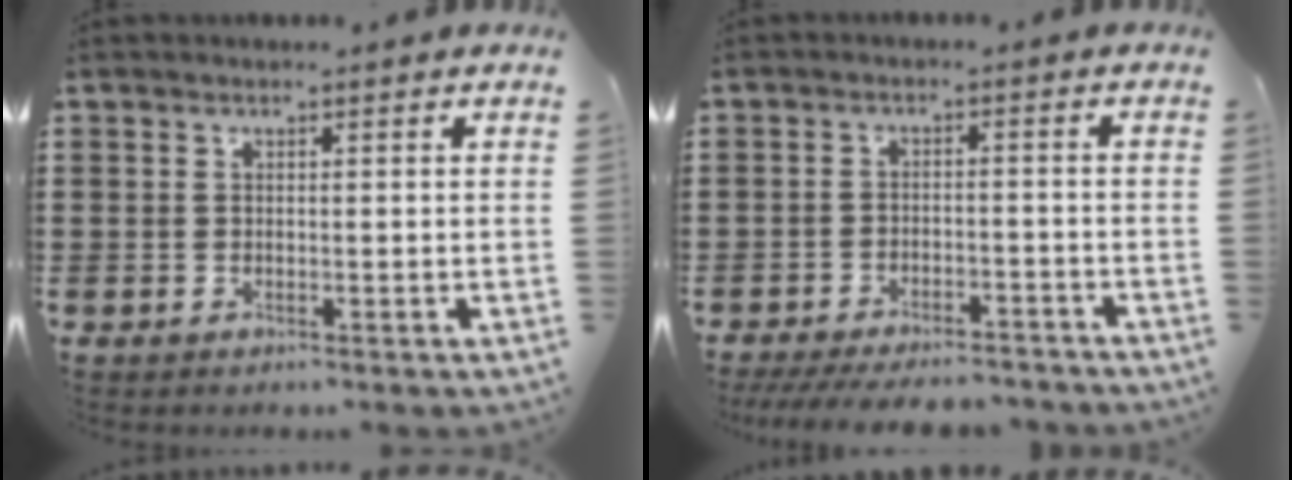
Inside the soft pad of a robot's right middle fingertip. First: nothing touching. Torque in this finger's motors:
{"motor_torque": [1.95, -0.19, 0.38, 0.15]}